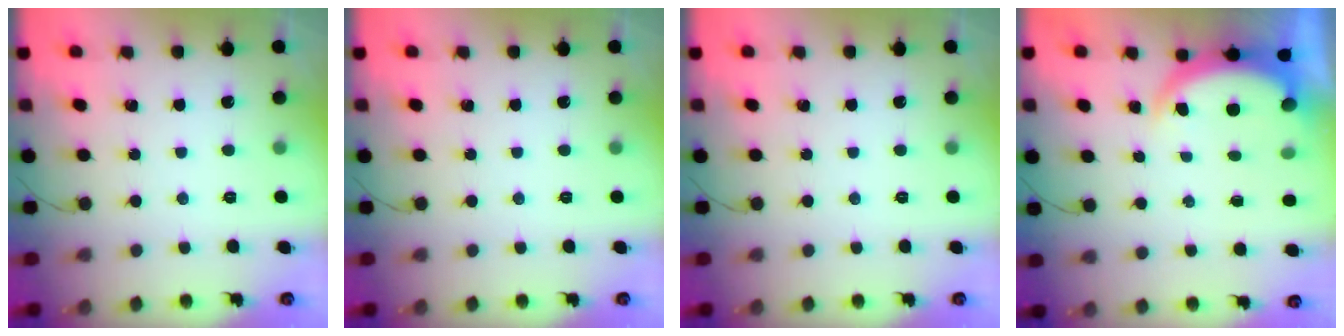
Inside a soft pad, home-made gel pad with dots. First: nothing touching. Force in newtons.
{"total": 0.0}
{"total": 0.0}
{"total": 5.8, "press": 5.8, "slide": 0.9}